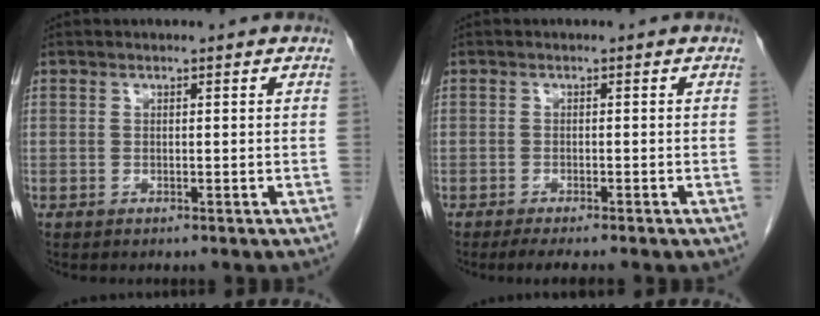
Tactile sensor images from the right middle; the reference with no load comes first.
{"total": 3.4, "force": [-2.7, 0.0, 2.1], "torque": [-0.028, -0.007, -0.040]}